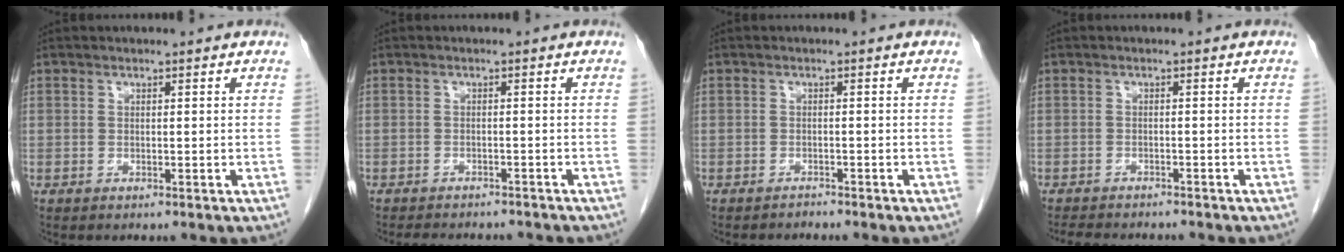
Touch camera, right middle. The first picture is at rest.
{"total": 7.9, "force": [-7.2, 2.2, 2.6], "torque": [-0.037, -0.002, -0.089]}
{"total": 0.9, "force": [-0.9, 0.0, -0.2], "torque": [-0.001, -0.005, -0.013]}
{"total": 7.4, "force": [-6.8, 1.6, 2.7], "torque": [-0.040, -0.005, -0.096]}